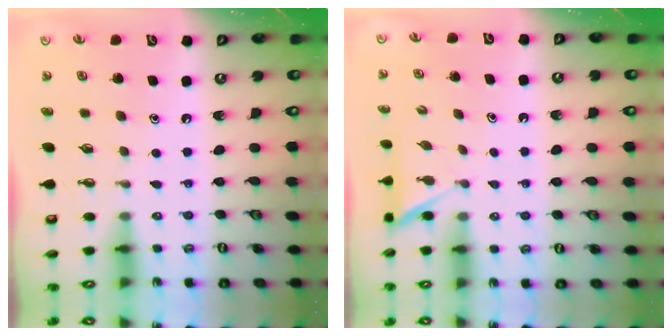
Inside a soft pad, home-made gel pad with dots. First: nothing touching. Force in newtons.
{"total": 2.7, "press": 2.7, "slide": 0.2}